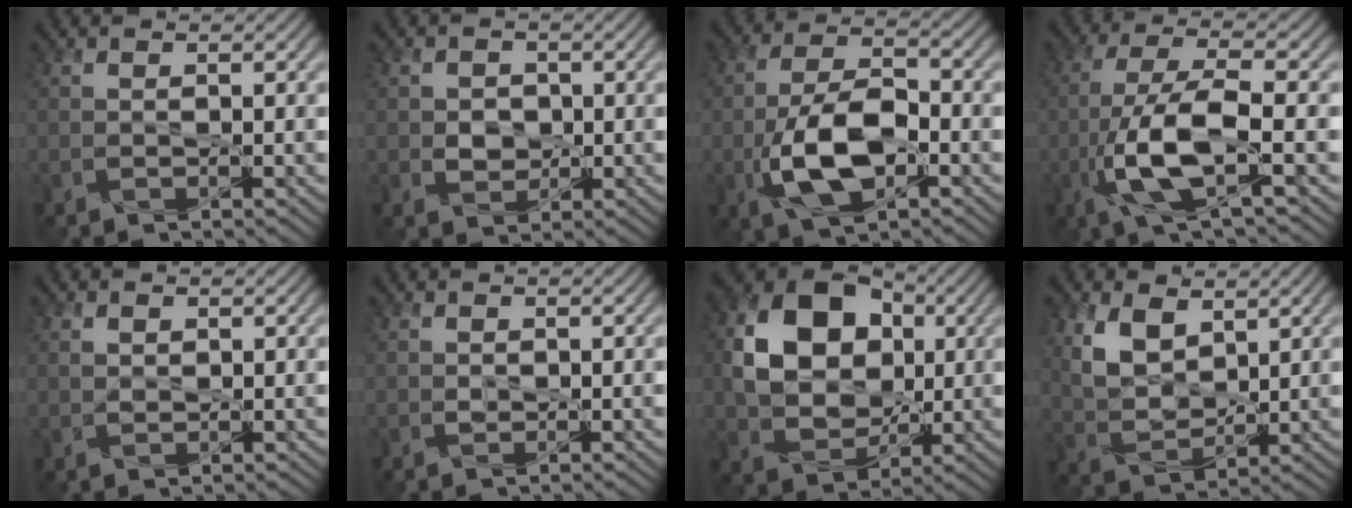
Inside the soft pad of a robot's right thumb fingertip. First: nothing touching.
{"total": 2.8, "force": [-0.2, 2.5, 1.3], "torque": [-0.028, -0.003, -0.008]}
{"total": 10.1, "force": [-3.2, 5.1, 8.2], "torque": [-0.170, 0.000, -0.067]}
{"total": 9.8, "force": [-2.9, 3.0, 8.9], "torque": [-0.193, 0.004, -0.063]}
{"total": 1.5, "force": [0.5, 1.1, 0.9], "torque": [-0.019, -0.002, 0.012]}
{"total": 0.7, "force": [0.0, 0.6, 0.3], "torque": [-0.003, -0.005, -0.003]}
{"total": 12.3, "force": [1.8, 9.5, 7.7], "torque": [-0.163, 0.007, 0.030]}
{"total": 7.1, "force": [3.3, 4.4, 4.6], "torque": [-0.107, -0.011, 0.065]}